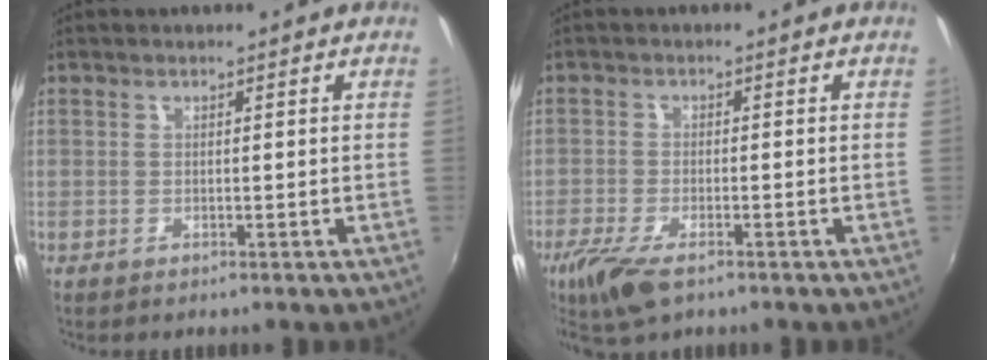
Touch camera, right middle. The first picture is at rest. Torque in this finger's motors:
{"motor_torque": [1.10, -1.04, 0.50, 0.13]}